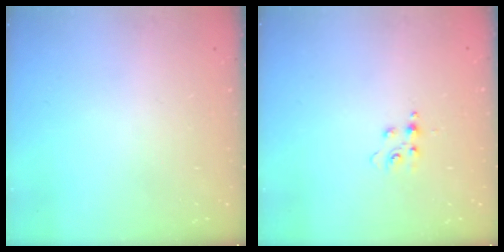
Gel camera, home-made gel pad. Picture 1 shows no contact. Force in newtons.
{"total": 4.8, "press": 4.7, "slide": 1.1}